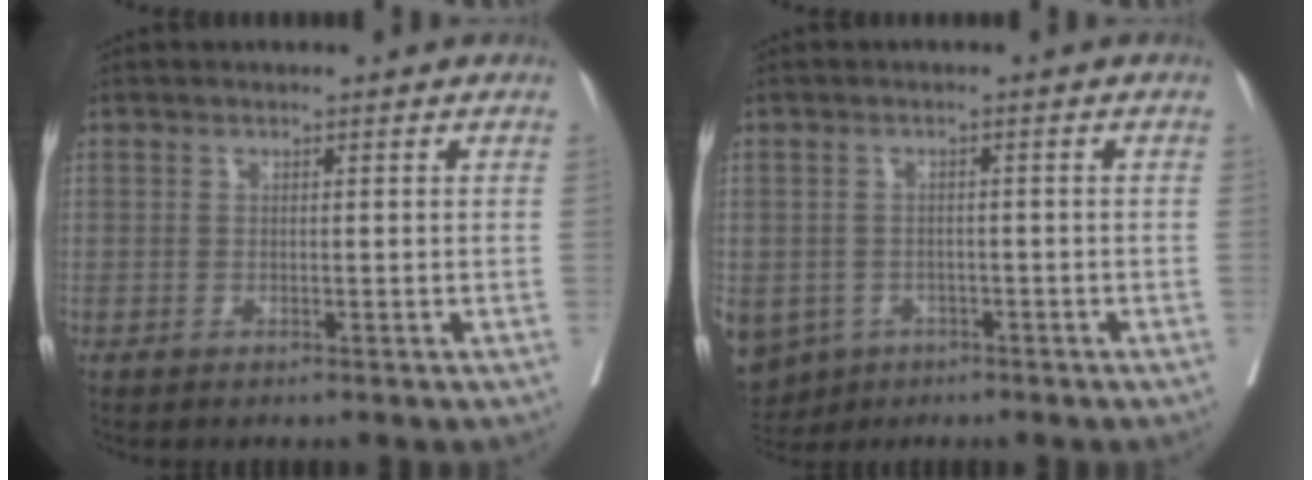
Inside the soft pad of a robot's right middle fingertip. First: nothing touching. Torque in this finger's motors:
{"motor_torque": [0.61, -0.34, 1.05, 0.21]}